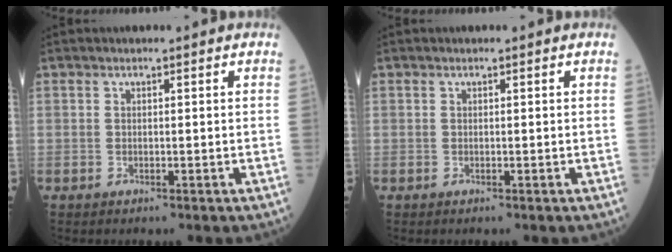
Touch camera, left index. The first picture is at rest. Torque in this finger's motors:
{"motor_torque": [0.00, 0.00, 0.00, 0.00]}